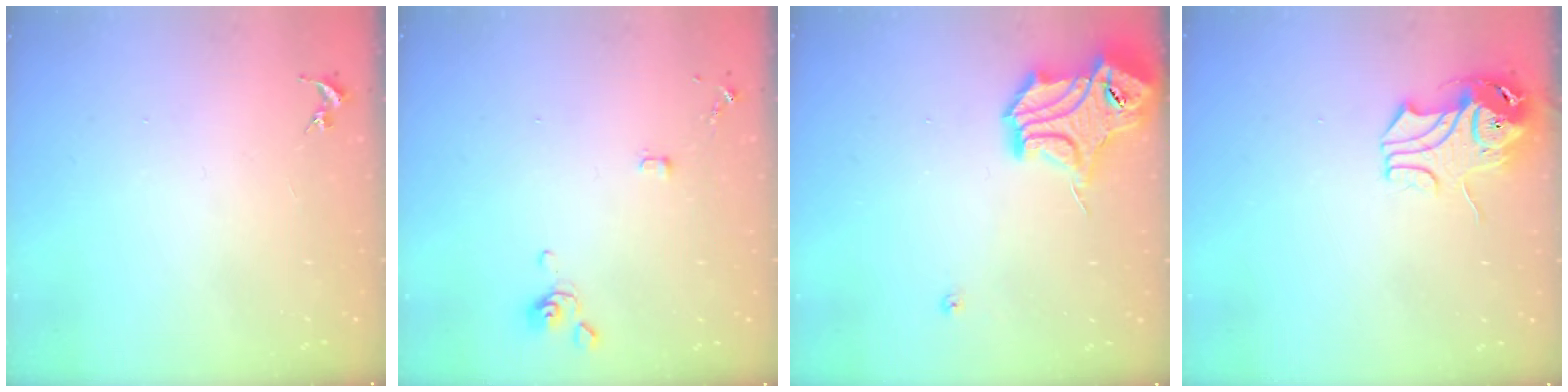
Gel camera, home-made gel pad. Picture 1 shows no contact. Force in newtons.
{"total": 3.4, "press": 3.4, "slide": 0.7}
{"total": 18.1, "press": 17.9, "slide": 2.0}
{"total": 9.5, "press": 9.4, "slide": 1.2}